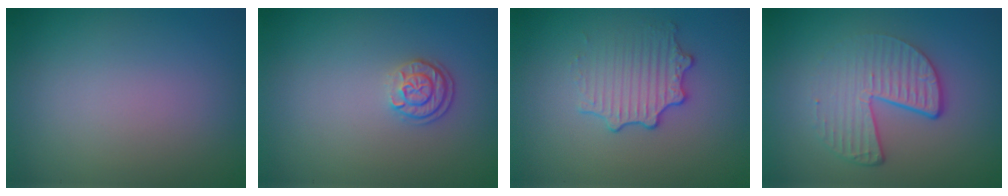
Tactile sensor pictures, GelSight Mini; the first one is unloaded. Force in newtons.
{"total": 1.8, "press": 1.5, "slide": 0.9}
{"total": 3.0, "press": 2.7, "slide": 1.1}
{"total": 4.7, "press": 3.0, "slide": 3.6}